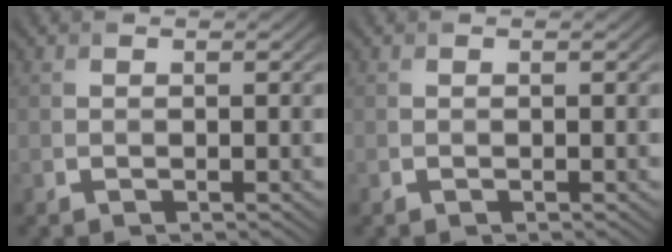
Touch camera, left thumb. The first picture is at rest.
{"total": 0.0}